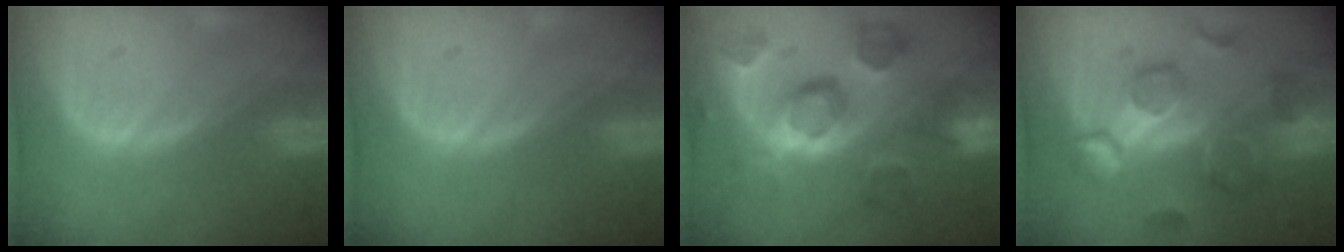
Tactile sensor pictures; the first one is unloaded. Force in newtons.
{"total": 0.0}
{"total": 11.3, "press": 10.0, "slide": 5.2}
{"total": 9.7, "press": 9.3, "slide": 2.9}